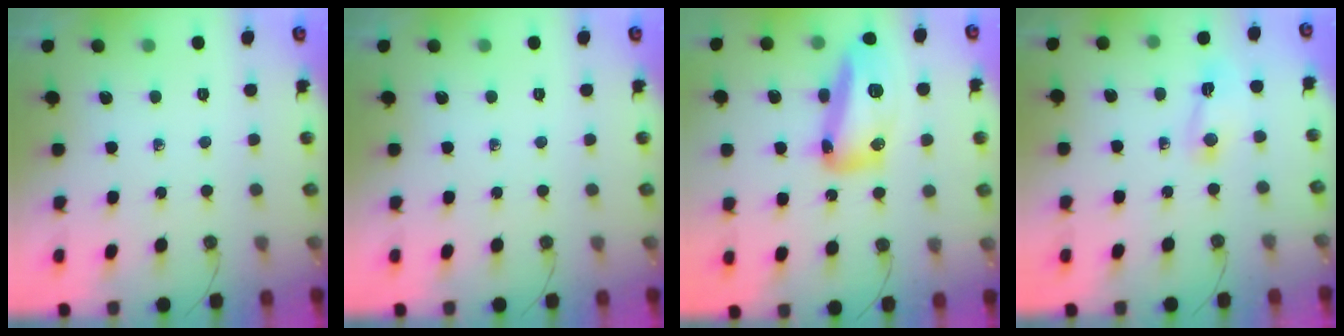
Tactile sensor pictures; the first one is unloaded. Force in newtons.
{"total": 0.0}
{"total": 16.1, "press": 16.0, "slide": 1.4}
{"total": 2.5, "press": 2.5, "slide": 0.3}